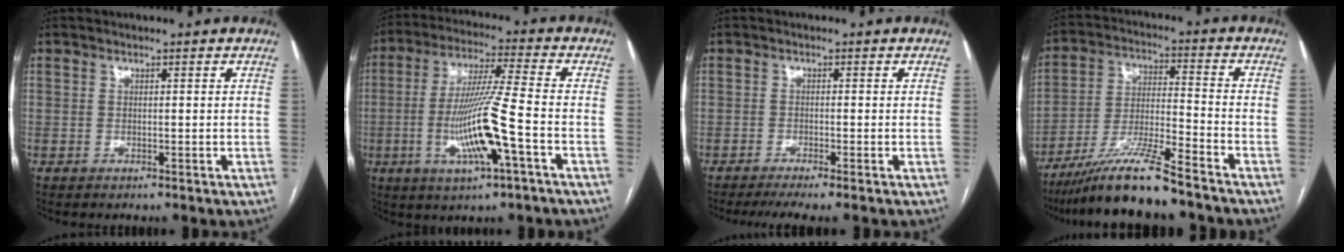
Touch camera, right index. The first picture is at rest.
{"total": 12.9, "force": [-3.6, 0.1, 12.4], "torque": [-0.246, -0.007, -0.070]}
{"total": 4.5, "force": [-3.5, -0.4, 2.7], "torque": [-0.038, -0.007, -0.057]}
{"total": 12.4, "force": [-10.0, 0.0, 7.3], "torque": [-0.136, -0.016, -0.182]}